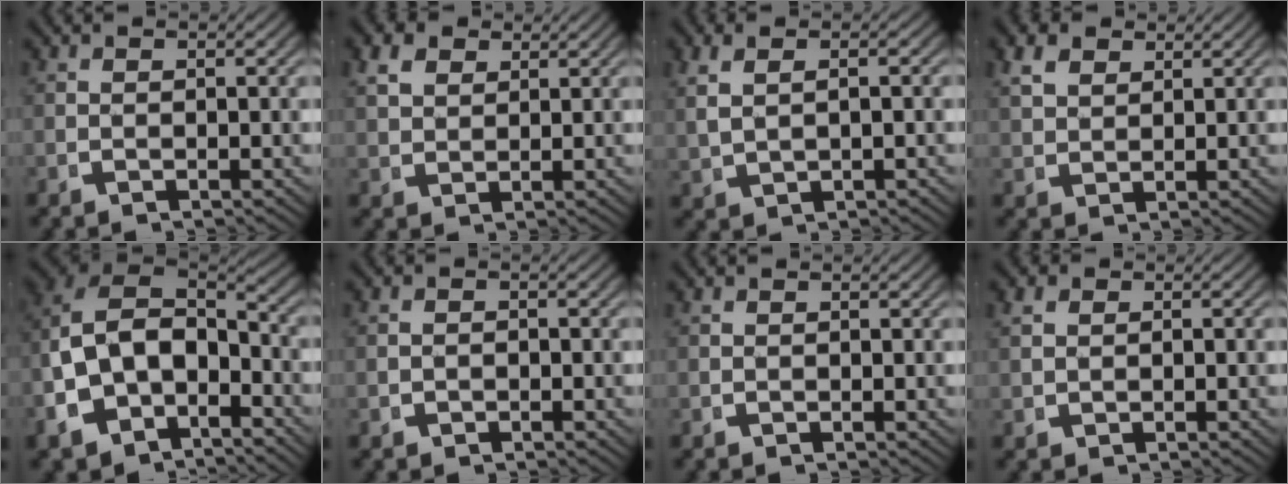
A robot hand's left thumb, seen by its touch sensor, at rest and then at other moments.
{"total": 3.6, "force": [2.6, 1.9, 1.5], "torque": [-0.022, 0.002, 0.050]}
{"total": 2.6, "force": [0.9, 1.3, 2.1], "torque": [-0.052, 0.001, 0.032]}
{"total": 3.3, "force": [2.6, 1.5, 1.3], "torque": [-0.017, 0.004, 0.052]}
{"total": 12.4, "force": [-1.7, 9.7, 7.5], "torque": [-0.194, -0.047, -0.017]}
{"total": 0.7, "force": [-0.5, 0.5, 0.2], "torque": [-0.006, -0.004, -0.009]}
{"total": 0.0}
{"total": 1.6, "force": [0.6, 1.3, 0.8], "torque": [-0.019, -0.006, 0.015]}